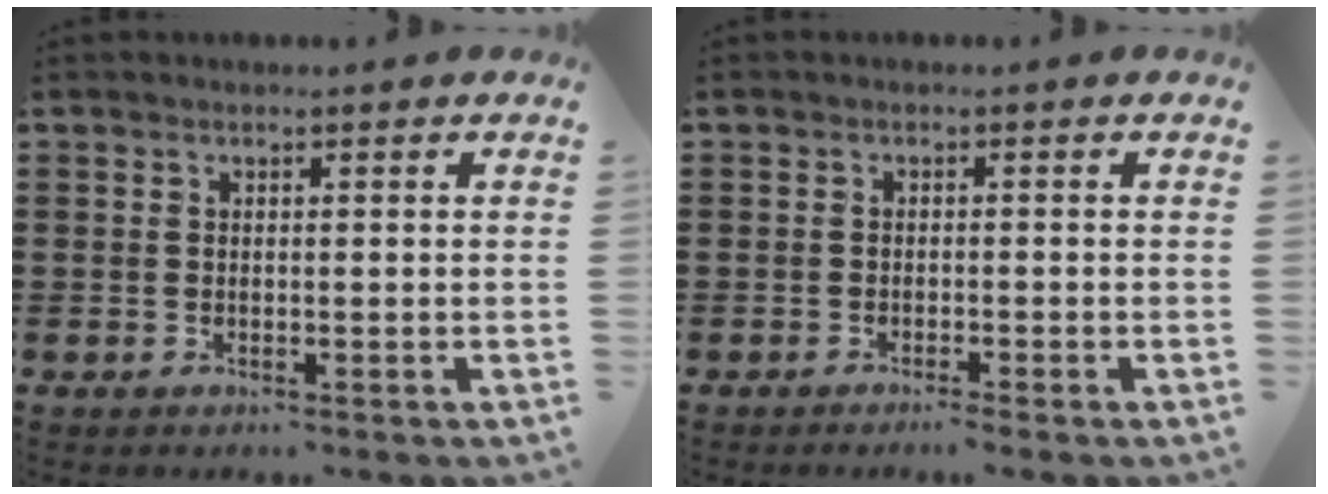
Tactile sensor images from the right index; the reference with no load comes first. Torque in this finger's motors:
{"motor_torque": [0.39, 0.03, 0.04, 0.00]}